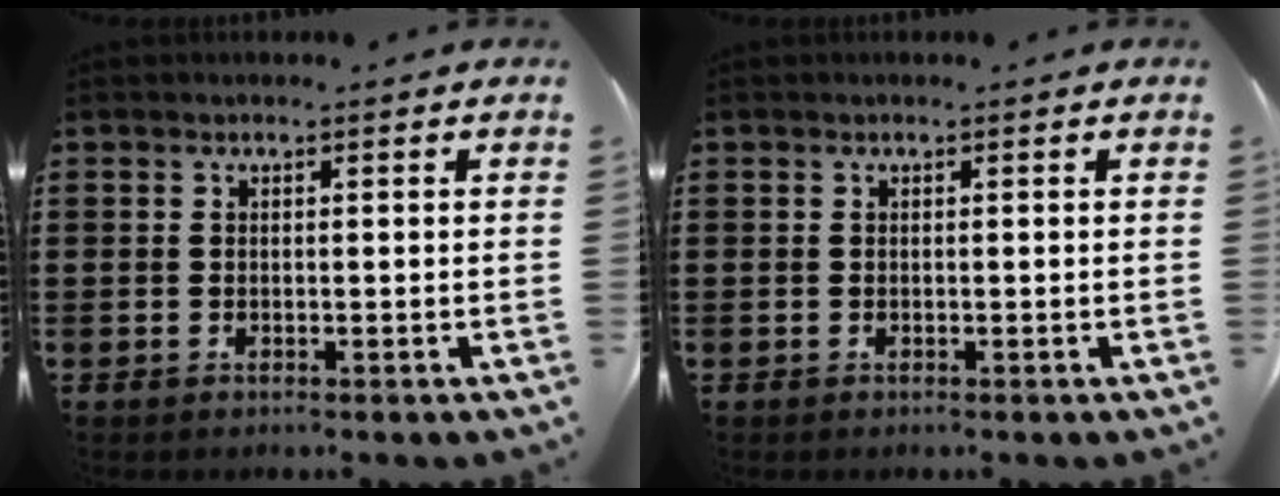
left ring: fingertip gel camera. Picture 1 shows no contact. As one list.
[{"total": 0.0}]